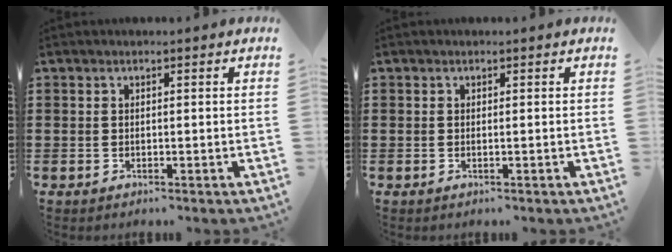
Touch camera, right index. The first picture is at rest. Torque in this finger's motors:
{"motor_torque": [-0.13, 0.16, 0.00, 0.00]}